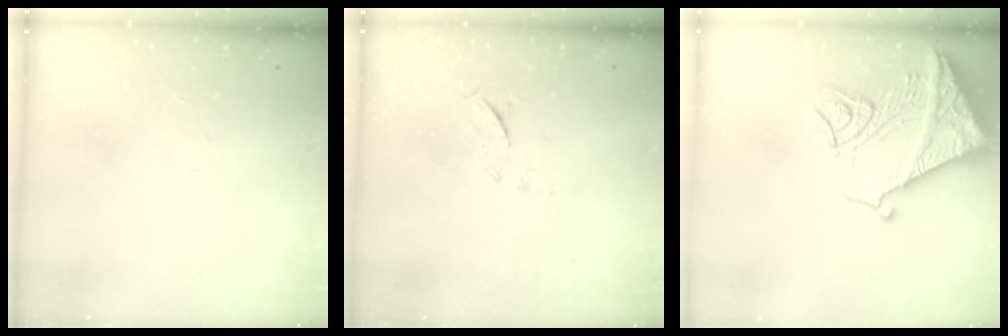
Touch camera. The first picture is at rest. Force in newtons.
{"total": 6.3, "press": 6.2, "slide": 0.6}
{"total": 15.1, "press": 15.1, "slide": 1.5}